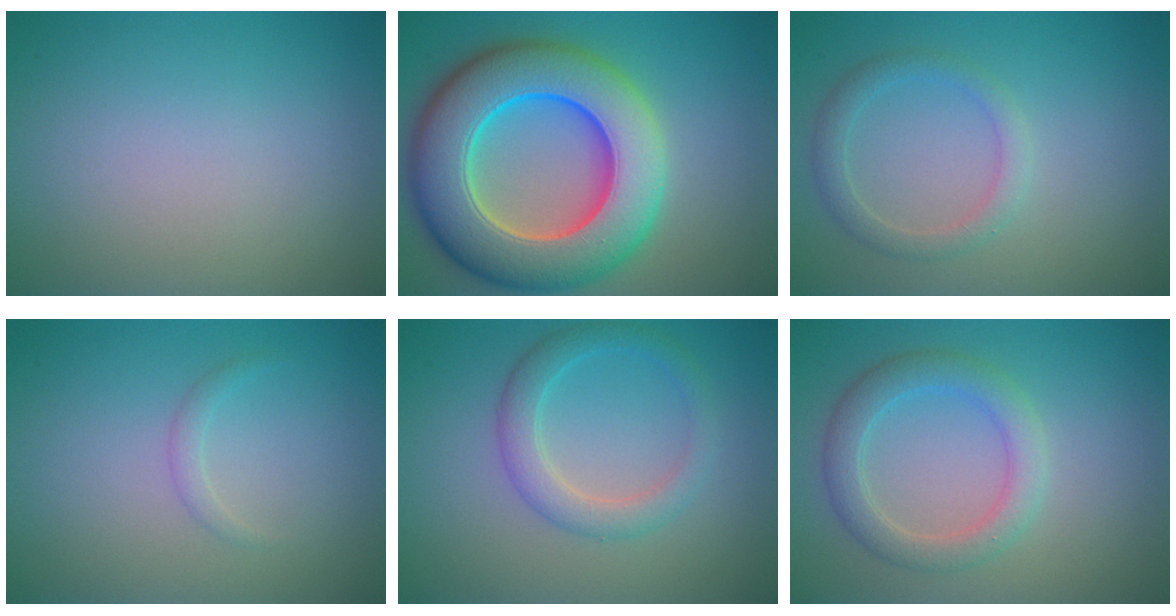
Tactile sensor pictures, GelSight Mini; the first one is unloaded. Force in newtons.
{"total": 13.3, "press": 13.1, "slide": 2.1}
{"total": 2.1, "press": 2.1, "slide": 0.1}
{"total": 0.8, "press": 0.8, "slide": 0.0}
{"total": 3.0, "press": 3.0, "slide": 0.1}
{"total": 3.4, "press": 3.4, "slide": 0.1}